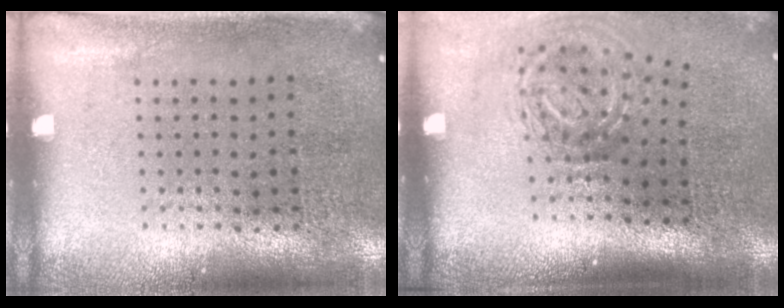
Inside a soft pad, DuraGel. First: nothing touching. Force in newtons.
{"total": 2.0, "press": 1.2, "slide": 1.6}